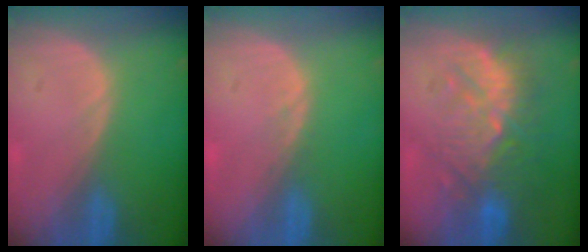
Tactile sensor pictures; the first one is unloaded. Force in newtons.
{"total": 0.6, "press": 0.6, "slide": 0.1}
{"total": 9.6, "press": 9.4, "slide": 2.1}